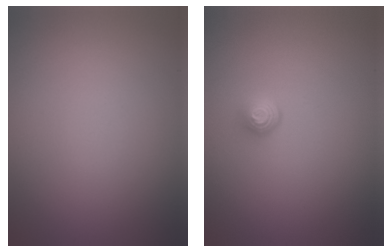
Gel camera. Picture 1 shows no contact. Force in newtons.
{"total": 1.5, "press": 1.0, "slide": 1.2}